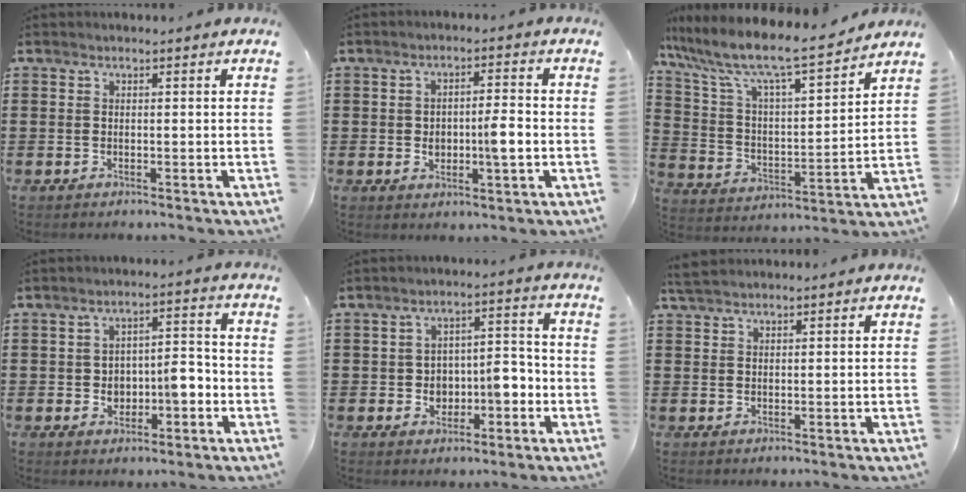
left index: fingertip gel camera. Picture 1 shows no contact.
{"total": 5.0, "force": [-0.6, 1.7, 4.7], "torque": [-0.066, -0.002, -0.015]}
{"total": 9.1, "force": [7.8, 1.0, 4.6], "torque": [-0.123, -0.055, 0.126]}
{"total": 5.5, "force": [-1.5, 3.4, 4.0], "torque": [-0.068, 0.008, -0.032]}
{"total": 5.6, "force": [-1.5, 3.8, 3.8], "torque": [-0.066, 0.007, -0.032]}
{"total": 2.3, "force": [2.0, 0.5, 1.0], "torque": [-0.023, 0.004, 0.038]}